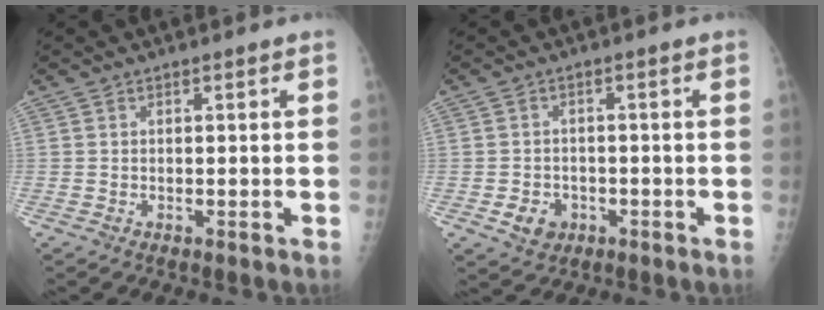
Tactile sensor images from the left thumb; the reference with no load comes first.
{"total": 4.3, "force": [-1.6, 3.5, 1.7], "torque": [-0.015, 0.006, -0.018]}